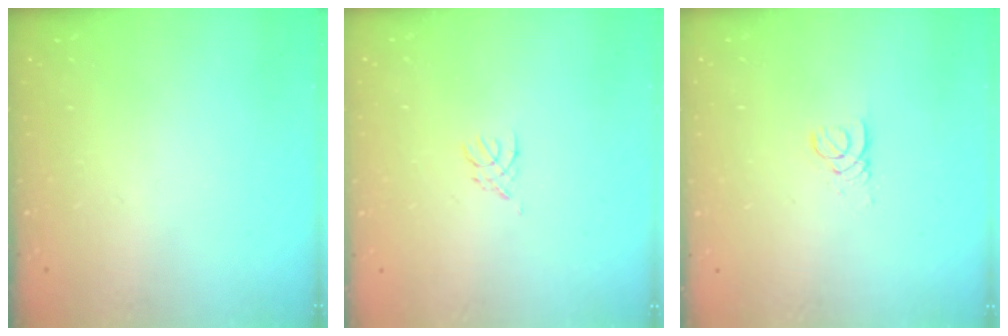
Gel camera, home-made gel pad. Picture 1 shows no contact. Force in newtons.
{"total": 1.8, "press": 1.7, "slide": 0.4}
{"total": 2.6, "press": 2.6, "slide": 0.2}